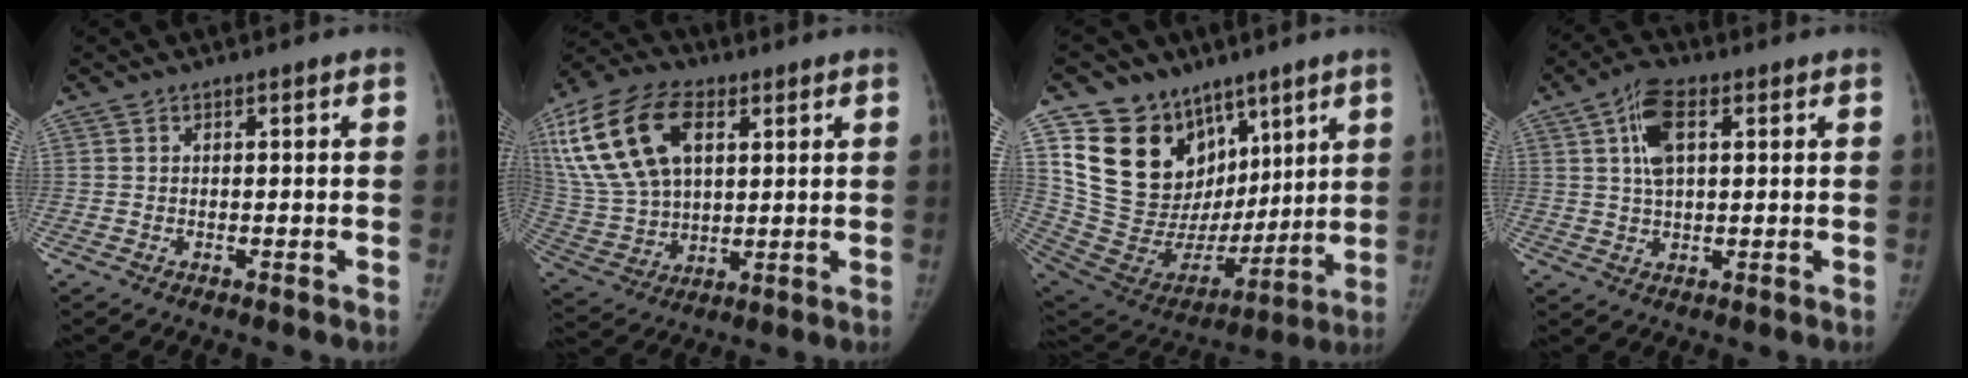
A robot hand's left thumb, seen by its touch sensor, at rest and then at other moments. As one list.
[{"total": 22.7, "force": [8.4, 13.9, 15.9], "torque": [-0.321, 0.003, 0.161]}, {"total": 22.2, "force": [11.0, 16.3, 10.4], "torque": [-0.145, -0.024, 0.223]}, {"total": 7.6, "force": [2.4, 3.8, 6.2], "torque": [-0.112, 0.007, 0.044]}]